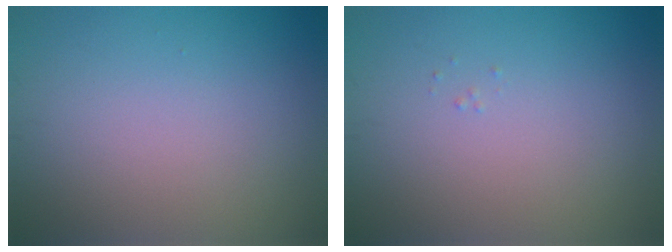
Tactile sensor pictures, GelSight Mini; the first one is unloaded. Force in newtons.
{"total": 0.0}